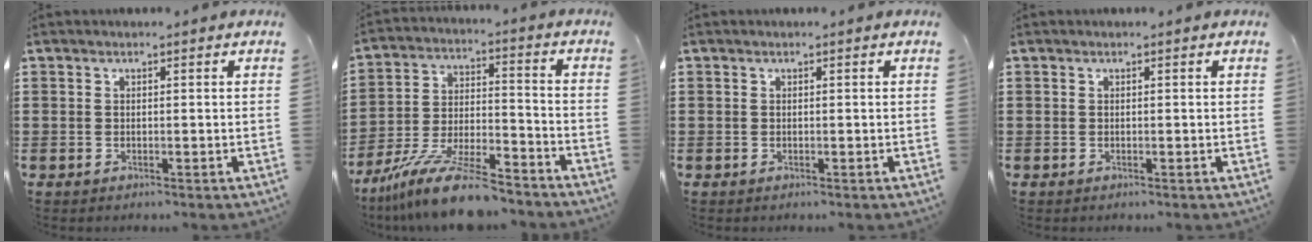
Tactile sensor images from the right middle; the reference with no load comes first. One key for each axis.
{"total": 13.0, "fx": -10.9, "fy": 1.7, "fz": 6.8, "tx": -0.125, "ty": 0.029, "tz": -0.205}
{"total": 0.0}
{"total": 0.0}